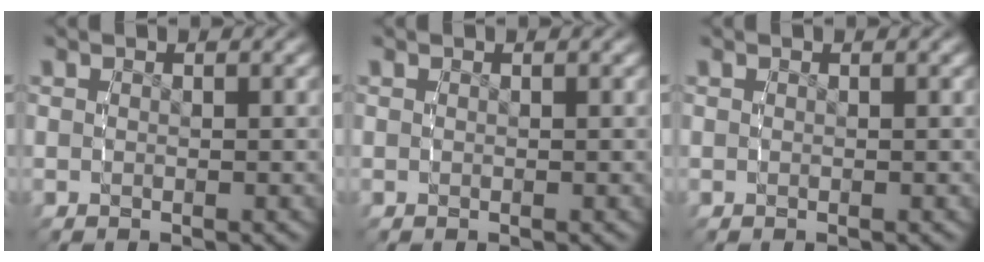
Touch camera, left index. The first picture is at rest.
{"total": 0.0}
{"total": 0.0}